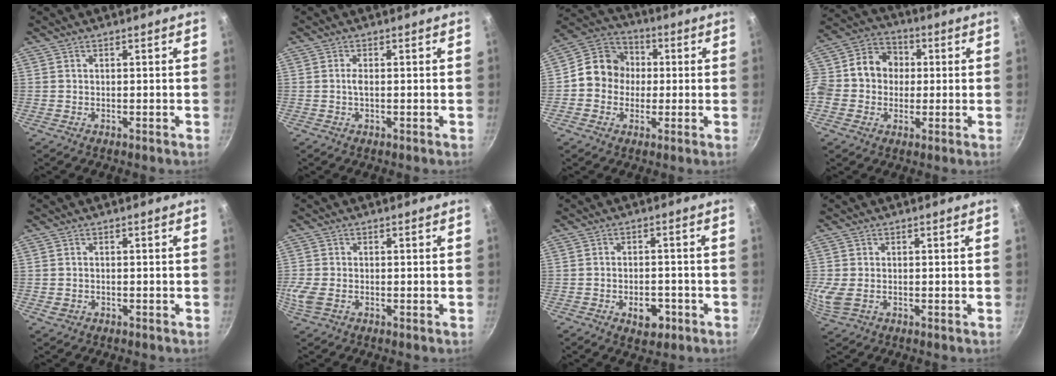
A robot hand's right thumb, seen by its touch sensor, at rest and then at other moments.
{"total": 1.2, "force": [-0.1, 0.3, 1.2], "torque": [-0.026, 0.001, -0.002]}
{"total": 10.5, "force": [-0.1, 9.5, 4.5], "torque": [-0.038, 0.023, -0.026]}
{"total": 15.0, "force": [0.4, 13.0, 7.3], "torque": [-0.114, 0.039, -0.013]}
{"total": 1.4, "force": [-0.3, 1.1, 0.7], "torque": [-0.012, 0.000, -0.005]}
{"total": 4.0, "force": [-0.8, 2.7, 2.9], "torque": [-0.066, -0.001, -0.018]}
{"total": 5.5, "force": [-2.2, 3.4, 3.7], "torque": [-0.035, 0.012, -0.028]}
{"total": 4.4, "force": [-0.2, 3.1, 3.2], "torque": [-0.066, -0.005, 0.001]}